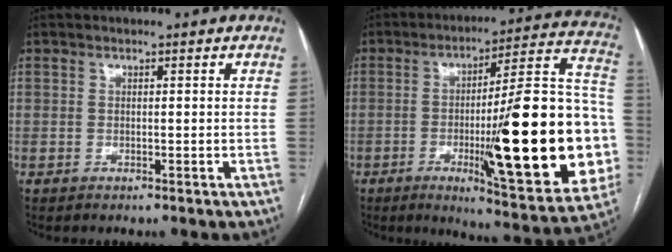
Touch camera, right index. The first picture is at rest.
{"total": 28.3, "force": [-5.2, 3.8, 27.5], "torque": [-0.328, 0.005, -0.068]}